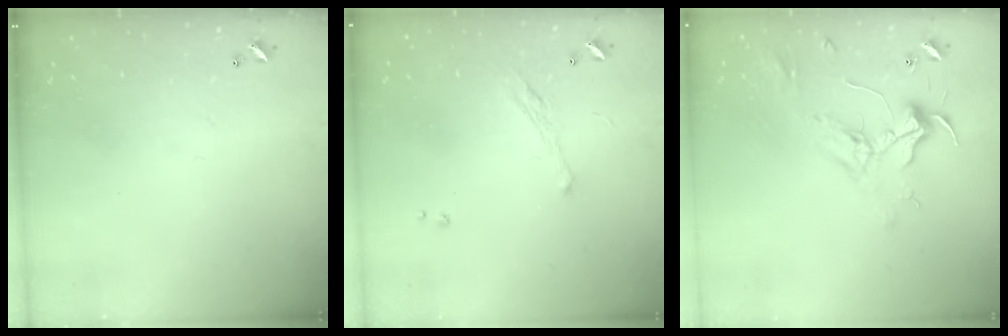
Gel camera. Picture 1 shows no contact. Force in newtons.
{"total": 2.3, "press": 2.1, "slide": 0.8}
{"total": 2.4, "press": 2.3, "slide": 0.8}